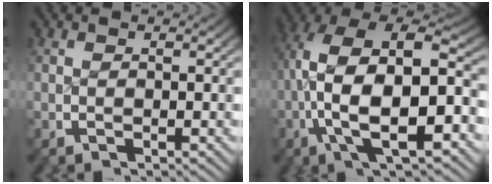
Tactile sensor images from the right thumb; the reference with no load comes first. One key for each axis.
{"total": 14.2, "fx": -0.7, "fy": 8.4, "fz": 11.4, "tx": -0.230, "ty": -0.051, "tz": 0.004}